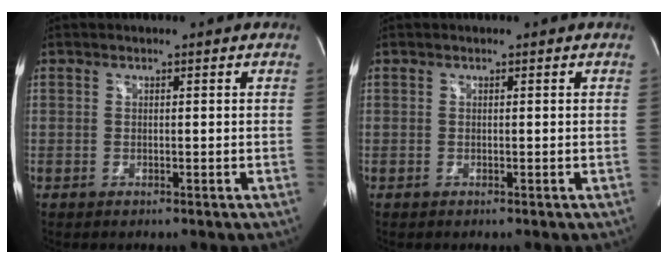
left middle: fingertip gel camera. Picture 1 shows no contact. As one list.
[{"total": 0.0}]